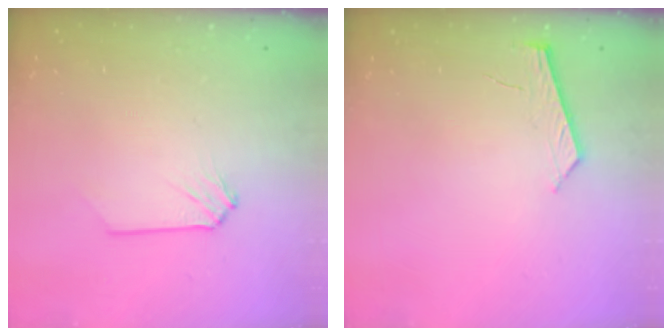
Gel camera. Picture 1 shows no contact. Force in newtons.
{"total": 4.4, "press": 4.4, "slide": 0.5}